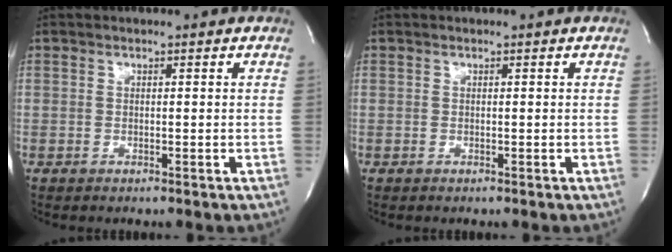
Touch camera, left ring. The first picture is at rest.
{"total": 0.0}